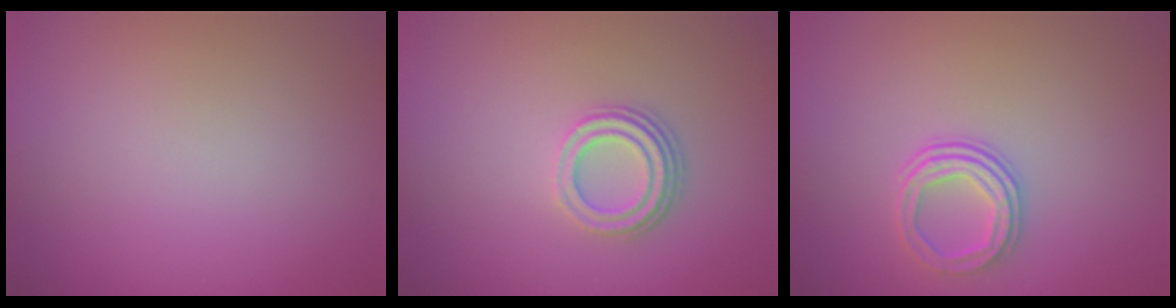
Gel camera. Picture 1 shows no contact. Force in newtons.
{"total": 3.3, "press": 2.4, "slide": 2.3}
{"total": 2.8, "press": 2.3, "slide": 1.5}